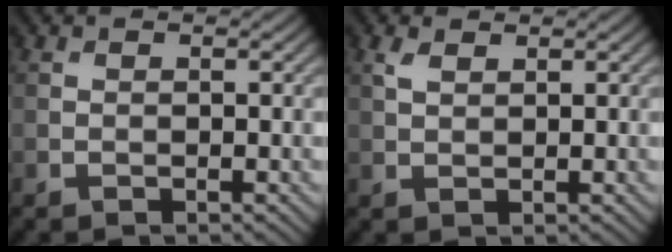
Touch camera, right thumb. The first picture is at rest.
{"total": 1.7, "force": [1.0, 0.9, 1.1], "torque": [-0.031, 0.004, 0.021]}